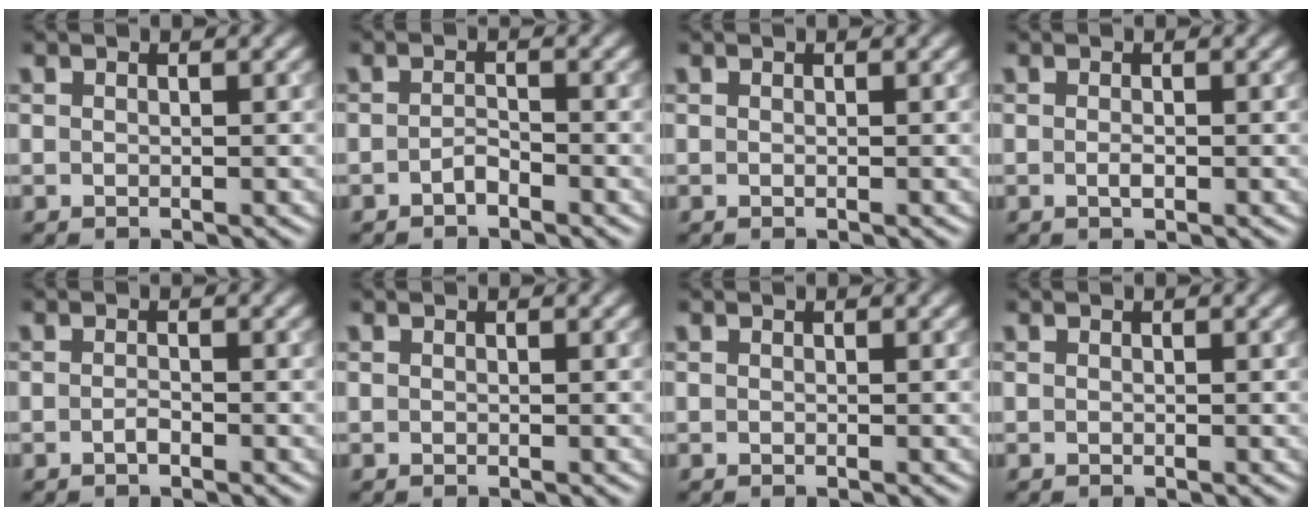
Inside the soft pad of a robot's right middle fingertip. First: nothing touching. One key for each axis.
{"total": 1.0, "fx": -0.8, "fy": 0.3, "fz": 0.6, "tx": -0.014, "ty": 0.004, "tz": -0.016}
{"total": 0.0}
{"total": 0.8, "fx": -0.2, "fy": 0.2, "fz": 0.7, "tx": -0.016, "ty": -0.002, "tz": -0.004}
{"total": 0.8, "fx": -0.5, "fy": 0.2, "fz": 0.6, "tx": -0.013, "ty": 0.001, "tz": -0.009}
{"total": 0.0}
{"total": 0.0}
{"total": 0.0}